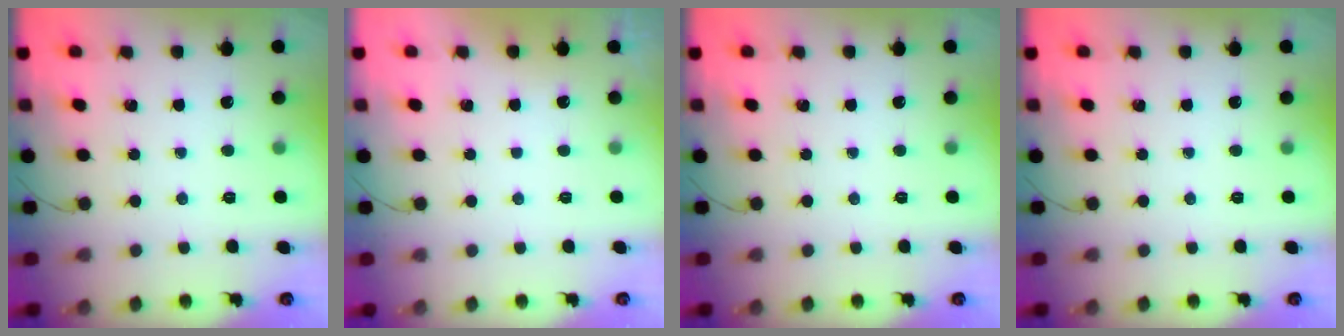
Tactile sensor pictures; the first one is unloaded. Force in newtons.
{"total": 2.9, "press": 2.9, "slide": 0.1}
{"total": 0.0}
{"total": 0.0}